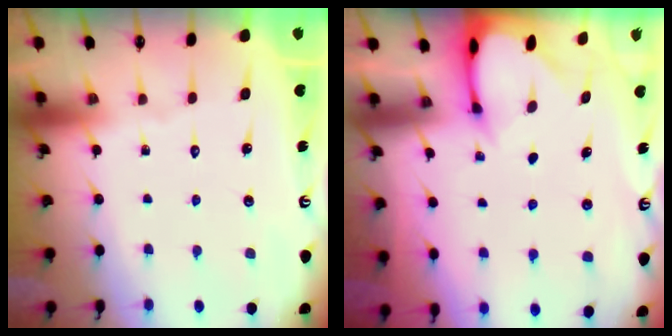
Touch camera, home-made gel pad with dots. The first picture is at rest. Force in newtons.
{"total": 2.3, "press": 2.3, "slide": 0.1}